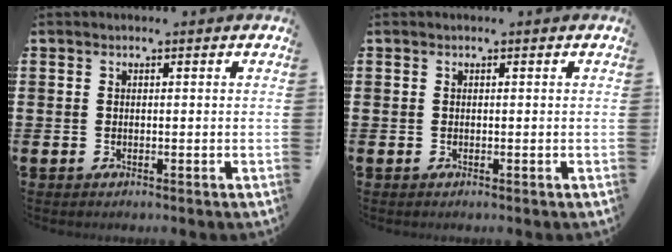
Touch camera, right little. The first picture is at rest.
{"total": 0.0}